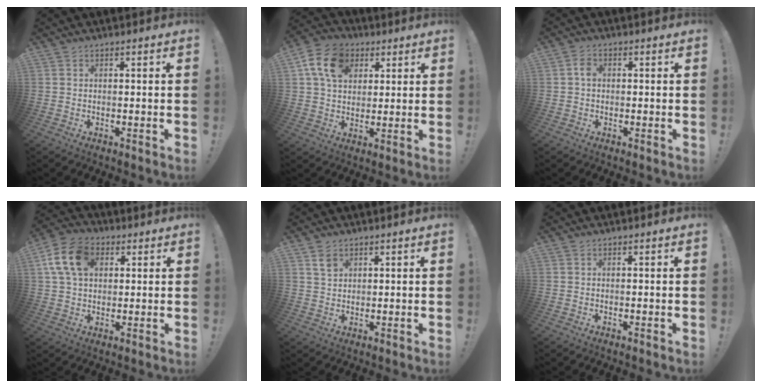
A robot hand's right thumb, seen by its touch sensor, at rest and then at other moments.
{"total": 13.7, "force": [5.3, 10.3, 7.3], "torque": [-0.115, -0.006, 0.105]}
{"total": 3.2, "force": [-0.1, 2.6, 1.9], "torque": [-0.026, 0.007, -0.005]}
{"total": 13.5, "force": [4.3, 9.6, 8.6], "torque": [-0.156, 0.009, 0.088]}
{"total": 4.1, "force": [2.4, 3.1, 1.2], "torque": [-0.005, -0.013, 0.043]}
{"total": 0.0}